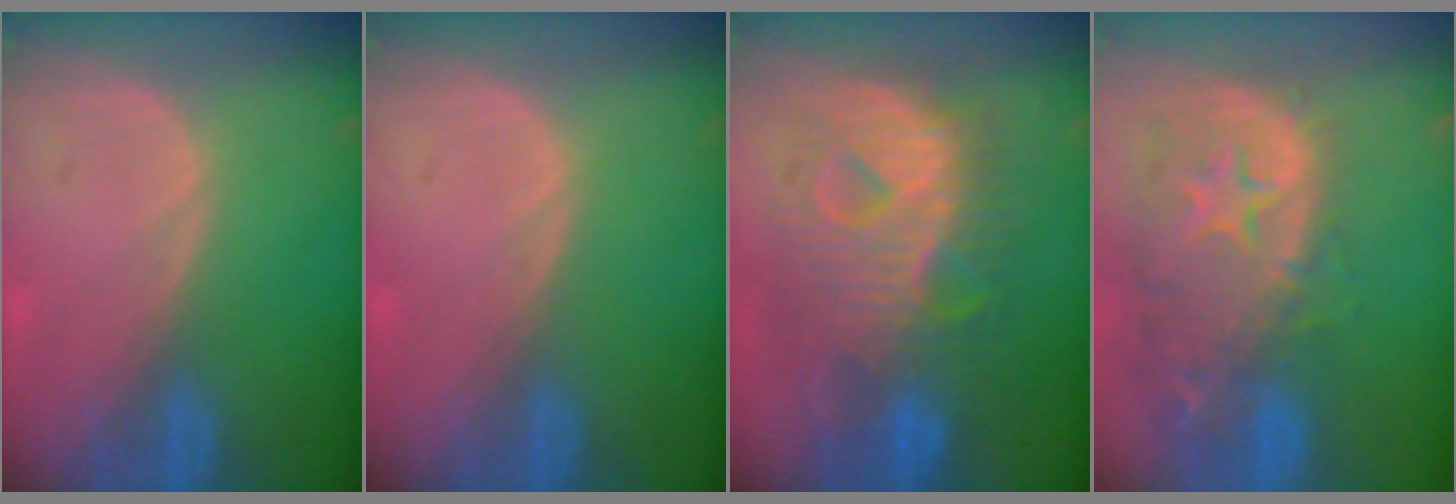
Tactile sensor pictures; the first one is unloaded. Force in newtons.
{"total": 0.0}
{"total": 12.7, "press": 12.7, "slide": 1.2}
{"total": 14.1, "press": 11.4, "slide": 8.4}